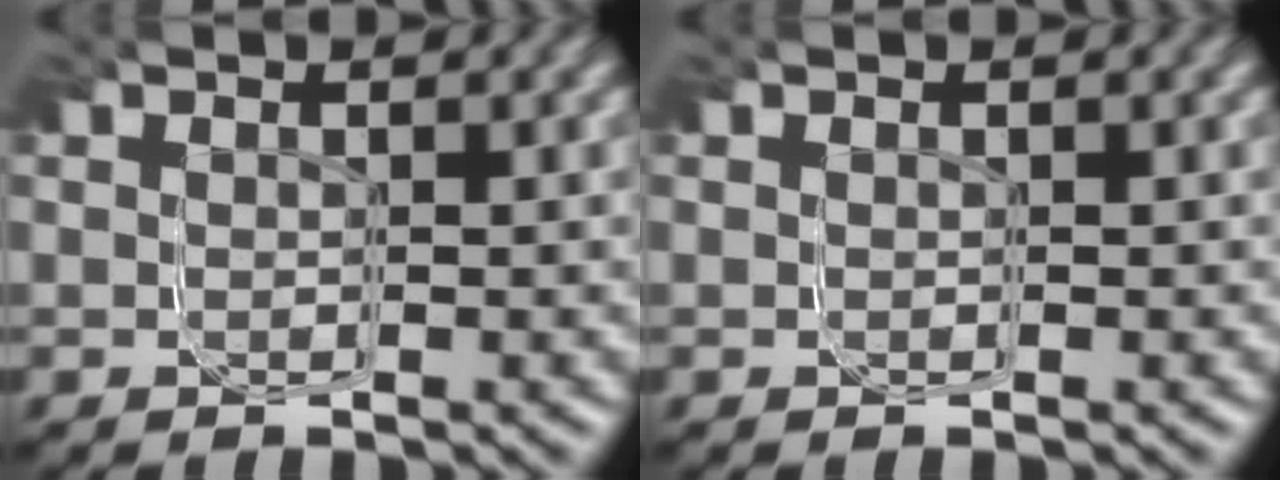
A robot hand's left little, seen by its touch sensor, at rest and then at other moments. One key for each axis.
{"total": 0.0}